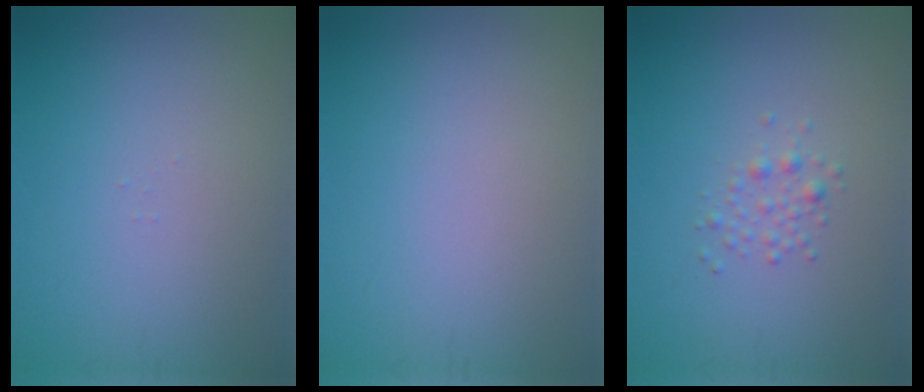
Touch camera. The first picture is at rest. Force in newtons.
{"total": 0.0}
{"total": 1.3, "press": 1.3, "slide": 0.0}